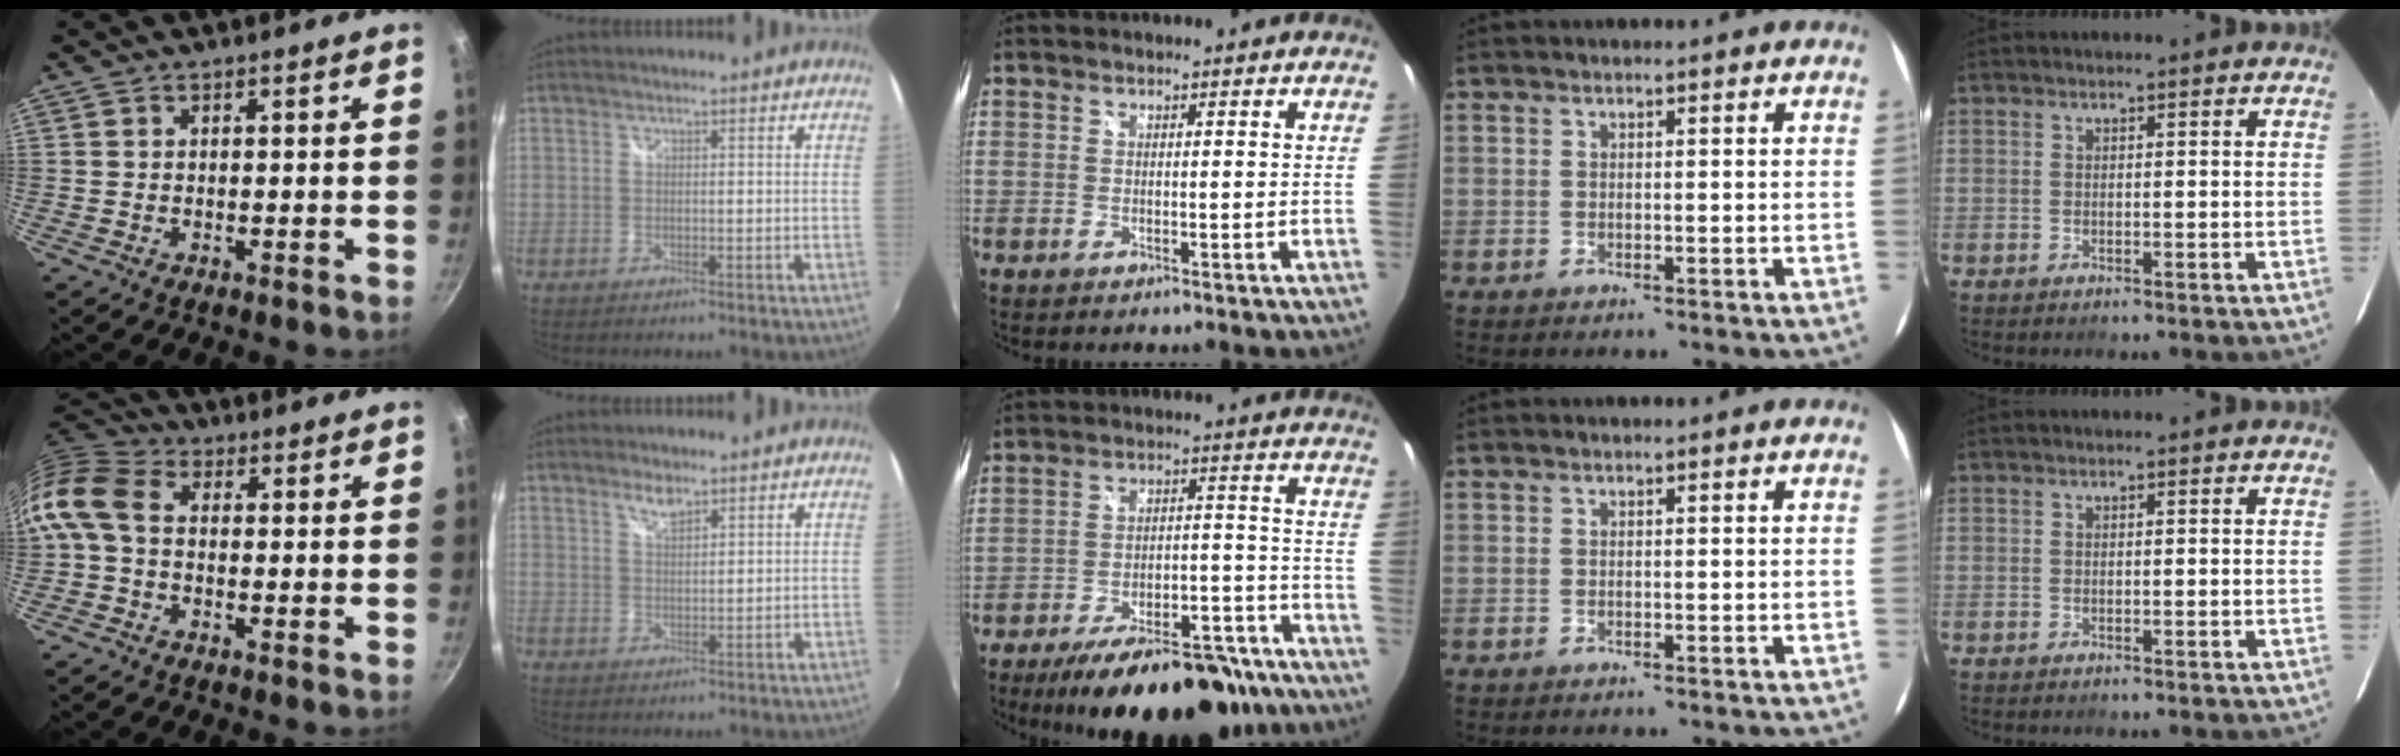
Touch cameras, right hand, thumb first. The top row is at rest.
{"thumb": {"total": 9.8, "force": [-0.5, 6.8, 7.1], "torque": [-0.147, 0.032, -0.029]}, "index": {"total": 2.8, "force": [2.2, 0.9, 1.6], "torque": [-0.027, 0.002, 0.039]}, "middle": {"total": 22.6, "force": [-18.0, 7.9, 11.2], "torque": [-0.176, 0.005, -0.234]}}